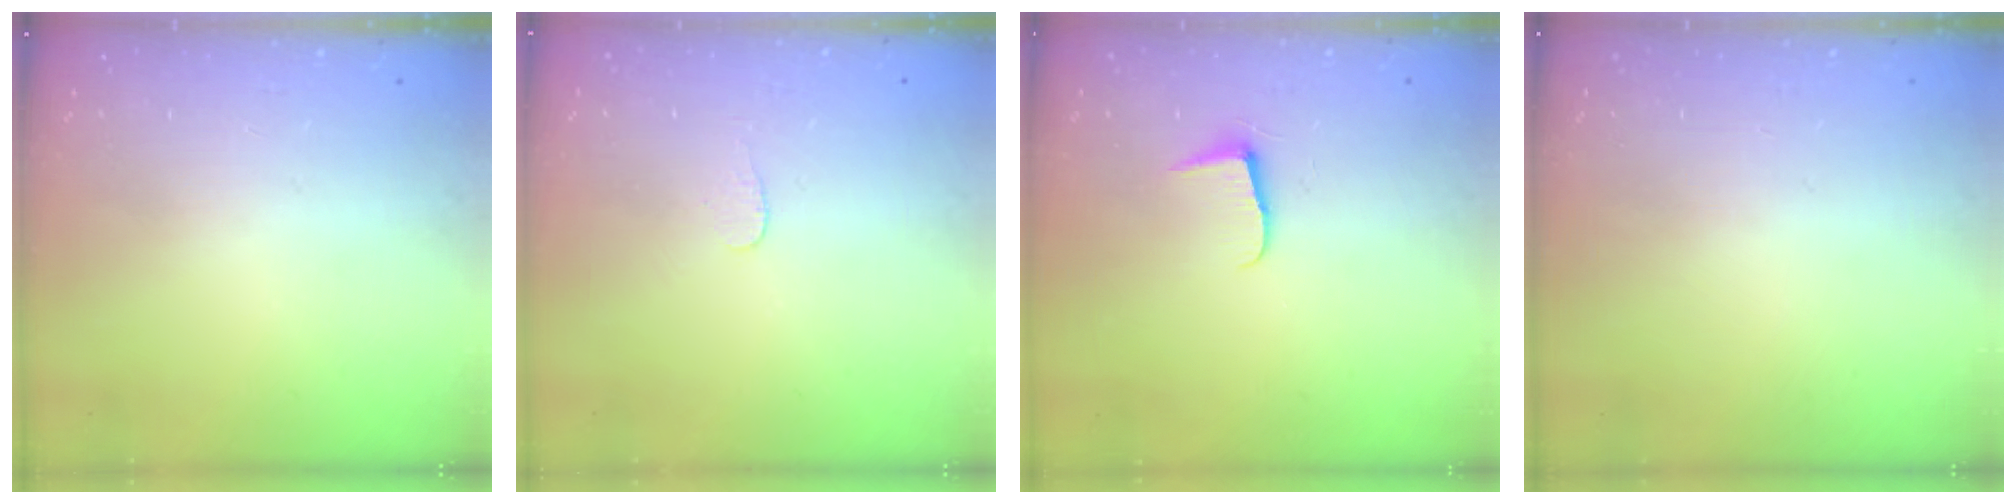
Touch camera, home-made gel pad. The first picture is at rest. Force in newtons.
{"total": 3.0, "press": 3.0, "slide": 0.2}
{"total": 5.9, "press": 5.9, "slide": 0.6}
{"total": 0.6, "press": 0.6, "slide": 0.2}